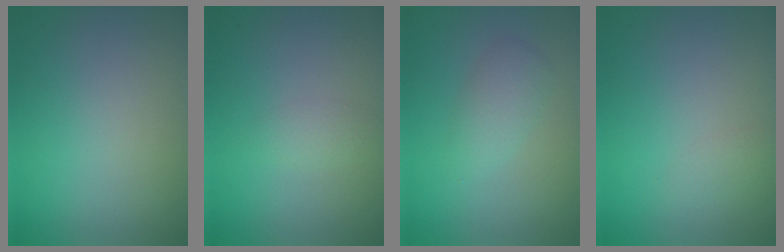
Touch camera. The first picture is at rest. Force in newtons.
{"total": 1.1, "press": 1.1, "slide": 0.0}
{"total": 2.0, "press": 2.0, "slide": 0.0}
{"total": 0.8, "press": 0.8, "slide": 0.0}